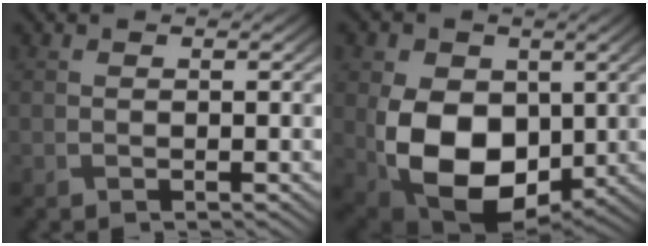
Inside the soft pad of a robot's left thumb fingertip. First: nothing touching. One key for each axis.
{"total": 13.7, "fx": -0.9, "fy": 9.7, "fz": 9.6, "tx": -0.198, "ty": -0.025, "tz": -0.017}